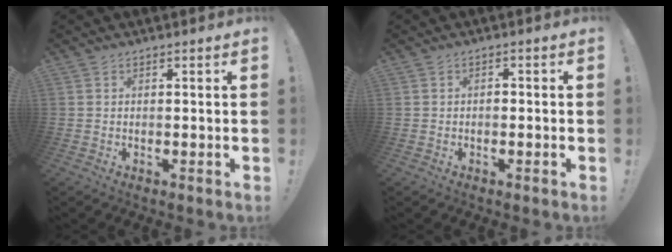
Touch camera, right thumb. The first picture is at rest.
{"total": 1.1, "force": [-1.0, 0.3, 0.4], "torque": [-0.011, 0.004, -0.018]}